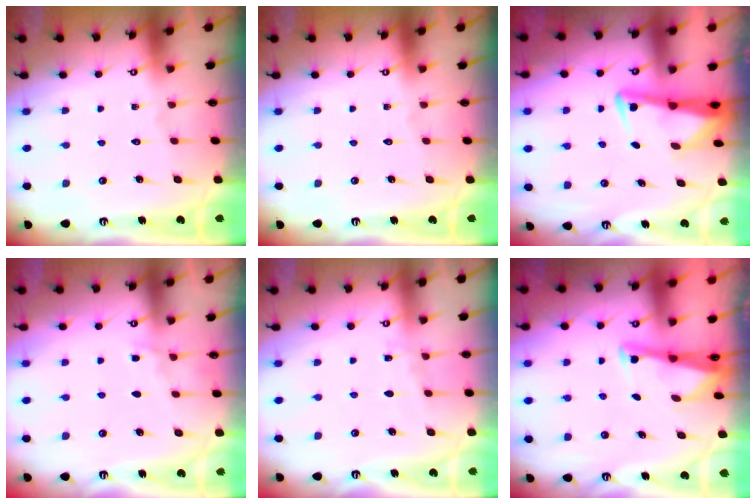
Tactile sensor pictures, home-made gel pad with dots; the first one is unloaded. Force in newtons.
{"total": 0.0}
{"total": 3.6, "press": 3.6, "slide": 0.6}
{"total": 4.9, "press": 4.9, "slide": 0.5}
{"total": 2.8, "press": 2.8, "slide": 0.4}
{"total": 2.5, "press": 2.5, "slide": 0.2}